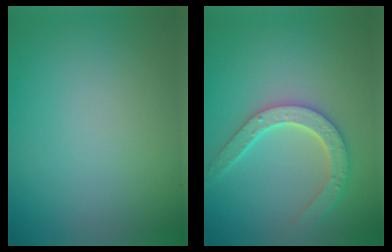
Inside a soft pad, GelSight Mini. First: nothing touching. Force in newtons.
{"total": 4.7, "press": 4.2, "slide": 2.1}